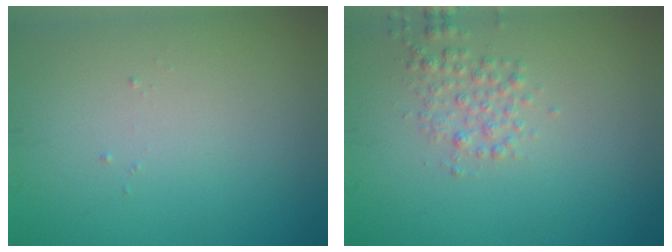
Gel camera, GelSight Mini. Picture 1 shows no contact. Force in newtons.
{"total": 2.0, "press": 2.0, "slide": 0.1}